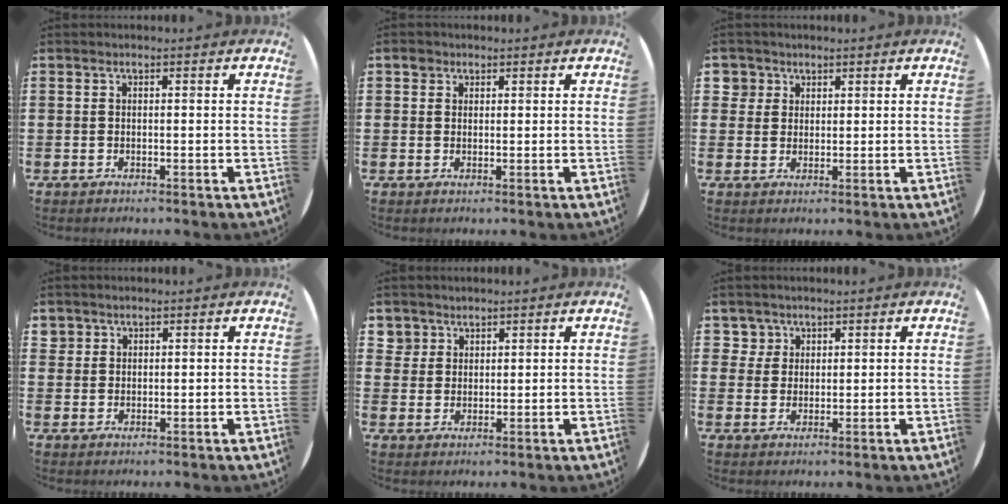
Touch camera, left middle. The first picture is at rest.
{"total": 1.5, "force": [1.1, 1.0, 0.1], "torque": [0.012, -0.002, 0.018]}
{"total": 2.5, "force": [1.6, 2.0, 0.1], "torque": [0.000, 0.006, 0.029]}
{"total": 1.5, "force": [1.2, 0.9, 0.0], "torque": [-0.002, 0.004, 0.025]}
{"total": 2.8, "force": [2.1, 1.8, 0.0], "torque": [0.001, 0.002, 0.041]}
{"total": 2.6, "force": [1.7, 1.9, 0.2], "torque": [-0.003, 0.003, 0.032]}